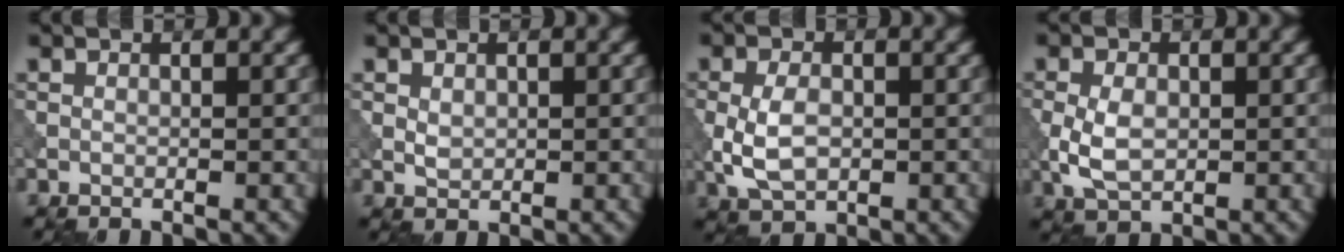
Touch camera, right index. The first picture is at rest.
{"total": 1.1, "force": [0.3, 0.9, 0.7], "torque": [-0.016, -0.002, 0.008]}
{"total": 4.1, "force": [-0.6, 2.5, 3.2], "torque": [-0.073, -0.003, -0.012]}
{"total": 3.8, "force": [-0.4, 2.4, 2.8], "torque": [-0.067, -0.002, -0.006]}